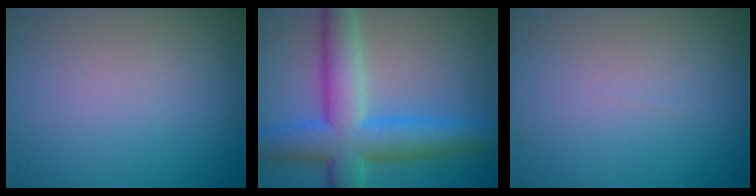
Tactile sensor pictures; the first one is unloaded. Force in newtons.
{"total": 9.1, "press": 9.1, "slide": 0.2}
{"total": 0.0}